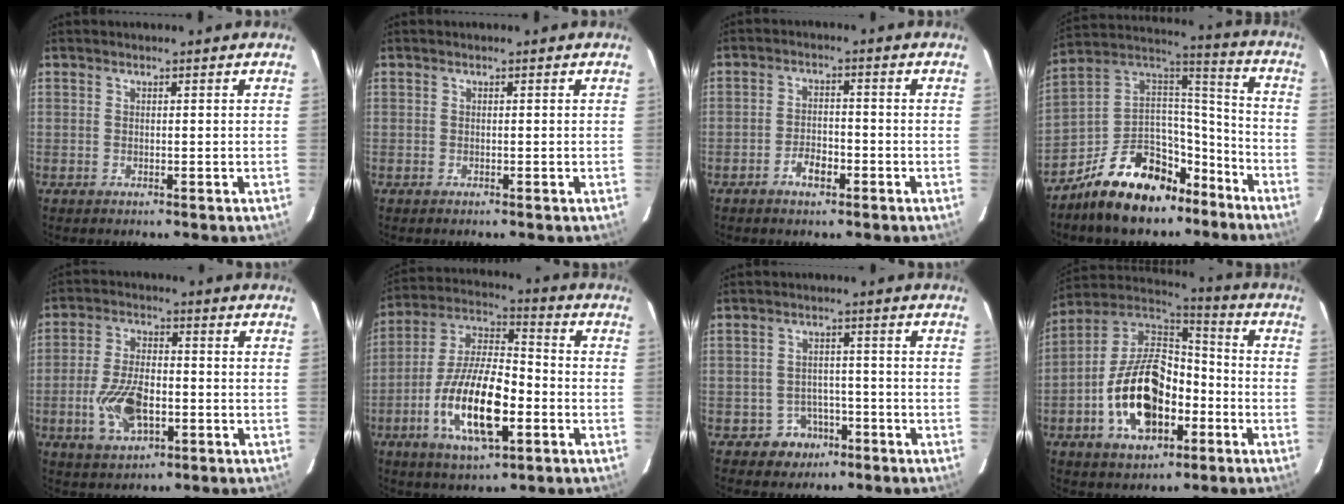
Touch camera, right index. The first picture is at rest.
{"total": 0.0}
{"total": 4.2, "force": [-2.5, 2.0, 2.6], "torque": [-0.058, 0.002, -0.043]}
{"total": 20.5, "force": [-13.2, 11.3, 10.9], "torque": [-0.222, 0.049, -0.205]}
{"total": 10.8, "force": [-3.1, 5.8, 8.5], "torque": [-0.177, -0.002, -0.051]}
{"total": 17.3, "force": [-5.8, 6.4, 15.0], "torque": [-0.303, -0.008, -0.109]}
{"total": 5.5, "force": [-3.1, 4.4, 0.5], "torque": [-0.022, 0.022, -0.038]}
{"total": 18.7, "force": [-6.0, 10.9, 13.9], "torque": [-0.277, 0.017, -0.098]}